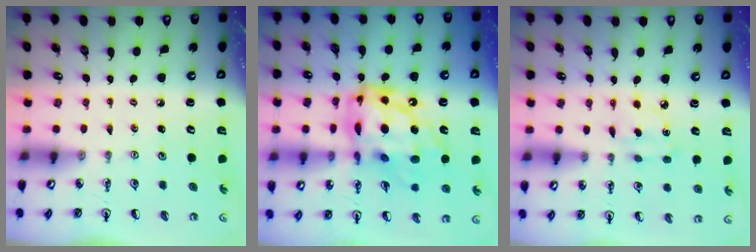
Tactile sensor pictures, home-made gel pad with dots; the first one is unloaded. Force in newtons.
{"total": 21.2, "press": 21.0, "slide": 2.7}
{"total": 2.9, "press": 2.8, "slide": 0.5}